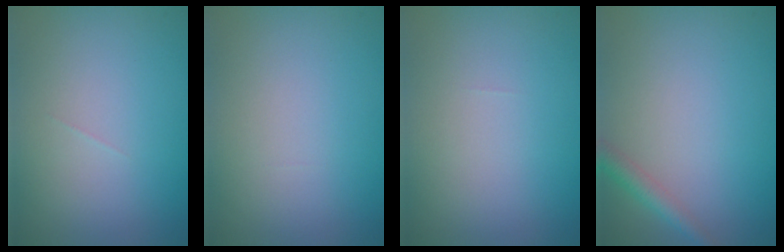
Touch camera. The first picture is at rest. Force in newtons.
{"total": 0.0}
{"total": 0.0}
{"total": 1.9, "press": 1.9, "slide": 0.0}